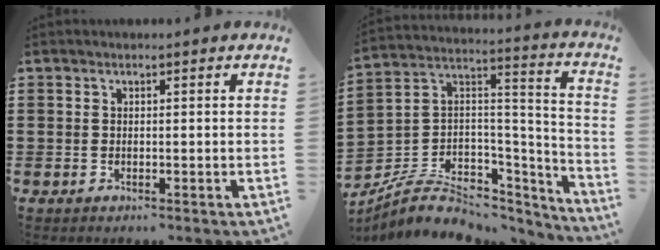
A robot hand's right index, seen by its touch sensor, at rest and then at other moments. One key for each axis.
{"total": 7.7, "fx": -3.9, "fy": 5.6, "fz": 3.6, "tx": -0.083, "ty": 0.004, "tz": -0.066}